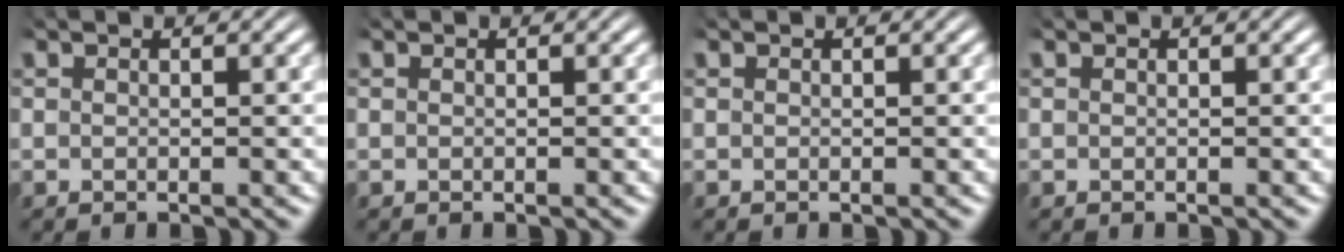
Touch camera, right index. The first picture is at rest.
{"total": 0.0}
{"total": 0.0}
{"total": 0.0}